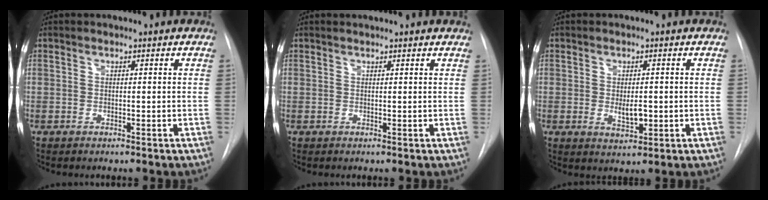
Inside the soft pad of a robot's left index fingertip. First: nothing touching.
{"total": 4.5, "force": [4.3, 0.3, 1.1], "torque": [-0.015, 0.023, 0.044]}
{"total": 3.1, "force": [-0.1, 1.3, 2.8], "torque": [-0.047, -0.006, 0.003]}